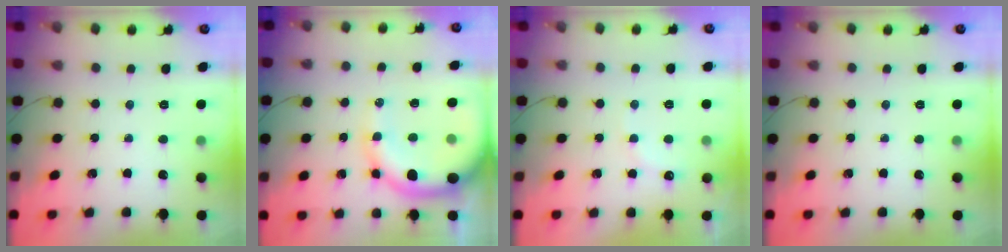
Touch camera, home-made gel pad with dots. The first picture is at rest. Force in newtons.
{"total": 12.6, "press": 12.2, "slide": 3.0}
{"total": 7.2, "press": 7.0, "slide": 1.3}
{"total": 0.0}